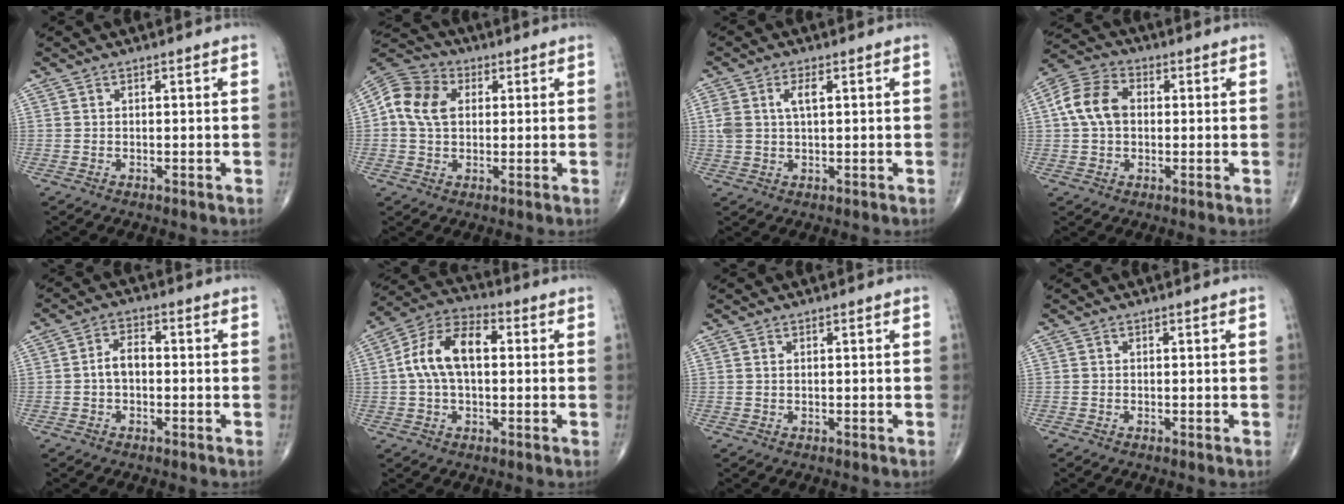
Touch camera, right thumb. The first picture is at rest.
{"total": 9.7, "force": [1.5, 7.3, 6.2], "torque": [-0.115, 0.017, 0.017]}
{"total": 4.4, "force": [1.3, 2.1, 3.7], "torque": [-0.083, 0.009, 0.028]}
{"total": 9.5, "force": [0.9, 6.7, 6.6], "torque": [-0.129, 0.024, 0.008]}
{"total": 4.1, "force": [-0.6, 2.6, 3.2], "torque": [-0.051, 0.020, -0.017]}
{"total": 12.3, "force": [1.2, 7.0, 10.0], "torque": [-0.189, 0.033, 0.012]}
{"total": 0.0}
{"total": 0.0}